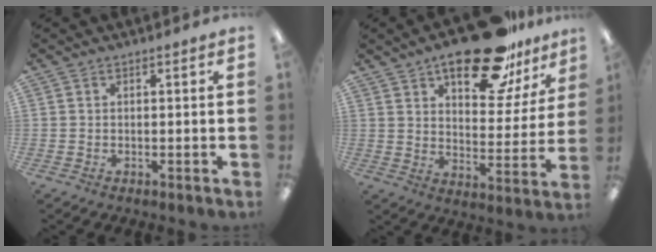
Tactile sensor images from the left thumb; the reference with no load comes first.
{"total": 21.4, "force": [14.8, 8.8, 12.7], "torque": [-0.173, -0.081, 0.242]}